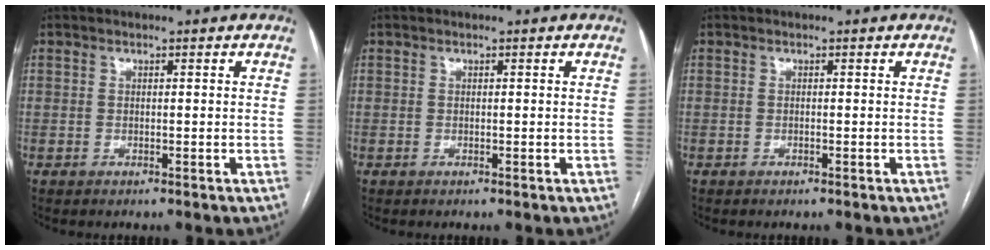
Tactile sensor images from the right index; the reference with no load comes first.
{"total": 0.0}
{"total": 0.0}